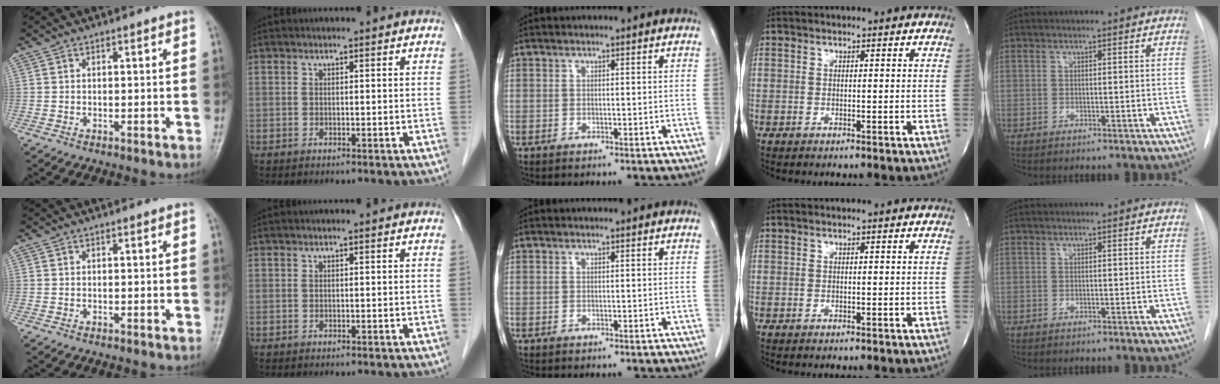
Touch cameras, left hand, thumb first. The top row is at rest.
{}